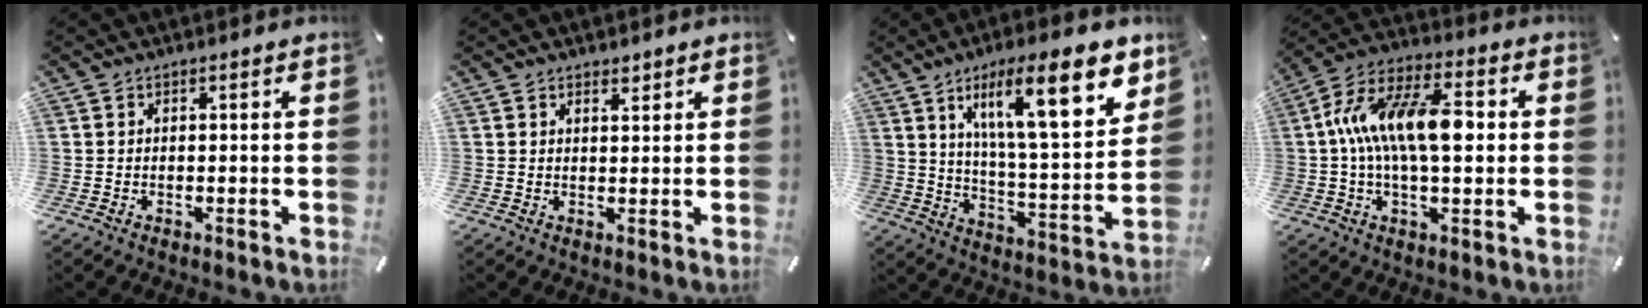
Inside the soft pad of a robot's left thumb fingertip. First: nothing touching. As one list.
[{"total": 1.7, "force": [1.3, 0.9, 0.4], "torque": [-0.002, -0.004, 0.023]}, {"total": 20.3, "force": [11.1, 5.8, 16.0], "torque": [-0.253, -0.051, 0.171]}, {"total": 16.7, "force": [1.1, 7.9, 14.7], "torque": [-0.295, 0.001, 0.013]}]